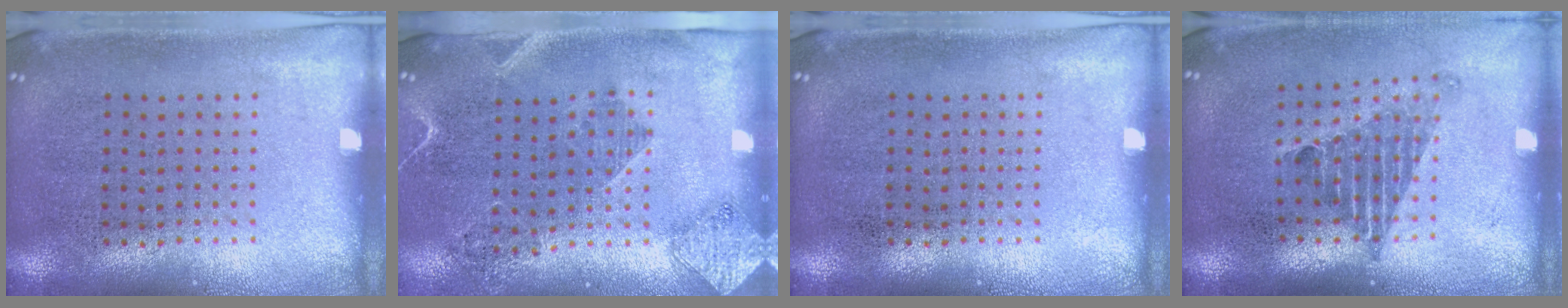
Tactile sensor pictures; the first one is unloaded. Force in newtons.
{"total": 1.8, "press": 1.6, "slide": 0.9}
{"total": 0.0}
{"total": 1.3, "press": 1.0, "slide": 0.9}